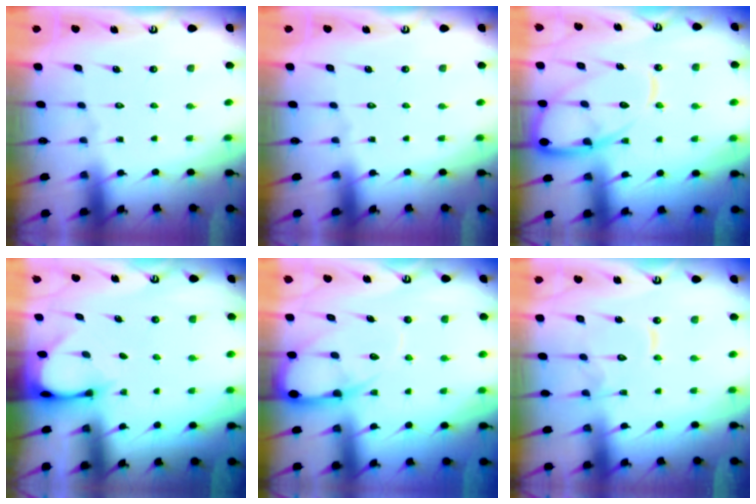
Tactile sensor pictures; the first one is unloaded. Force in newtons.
{"total": 0.0}
{"total": 13.7, "press": 13.6, "slide": 1.2}
{"total": 3.1, "press": 3.1, "slide": 0.2}
{"total": 8.6, "press": 8.6, "slide": 0.9}
{"total": 10.8, "press": 10.7, "slide": 1.1}